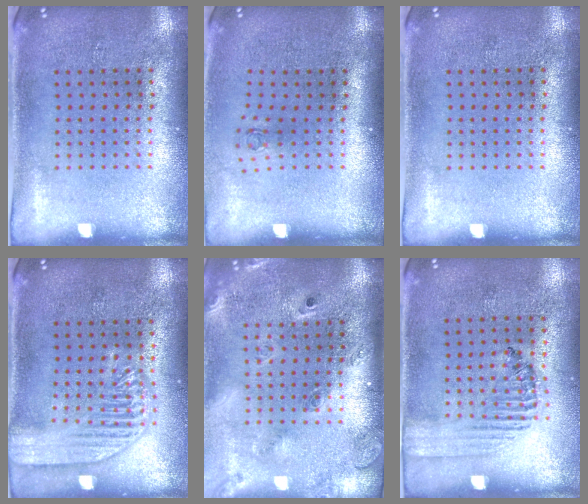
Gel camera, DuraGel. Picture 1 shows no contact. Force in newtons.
{"total": 0.6, "press": 0.3, "slide": 0.6}
{"total": 0.0}
{"total": 2.0, "press": 2.0, "slide": 0.2}
{"total": 2.5, "press": 1.8, "slide": 1.7}
{"total": 1.3, "press": 1.0, "slide": 0.8}